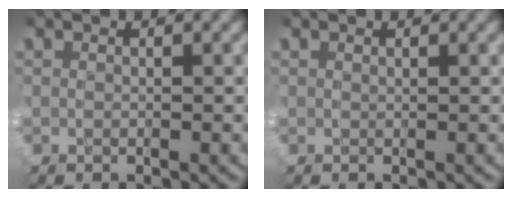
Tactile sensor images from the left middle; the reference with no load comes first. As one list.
[{"total": 0.0}]